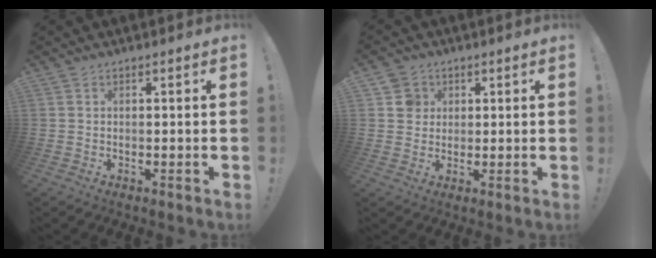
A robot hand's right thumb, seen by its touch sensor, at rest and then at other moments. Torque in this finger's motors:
{"motor_torque": [-0.10, 0.07, 0.26, 0.03, -0.02]}